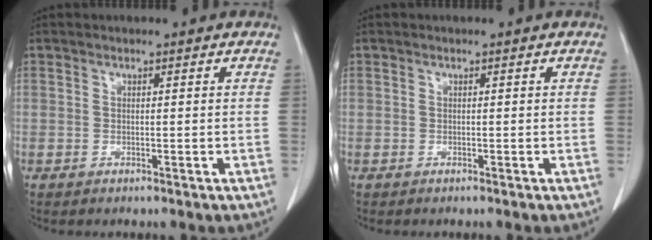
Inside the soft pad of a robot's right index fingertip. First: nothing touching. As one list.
[{"total": 0.0}]